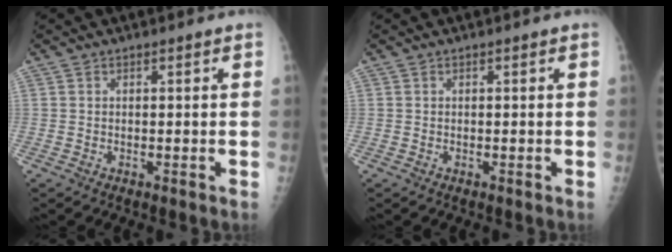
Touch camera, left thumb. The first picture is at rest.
{"total": 0.0}